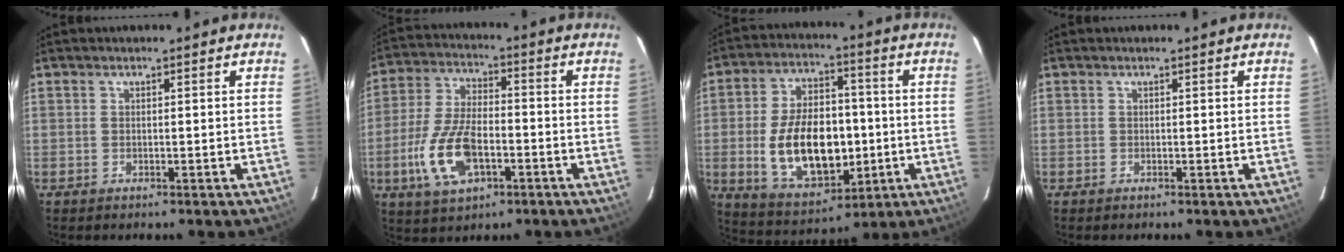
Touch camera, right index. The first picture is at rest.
{"total": 13.5, "force": [-4.7, 6.8, 10.7], "torque": [-0.234, -0.002, -0.082]}
{"total": 17.9, "force": [-2.4, 10.7, 14.2], "torque": [-0.280, 0.010, -0.015]}
{"total": 0.0}